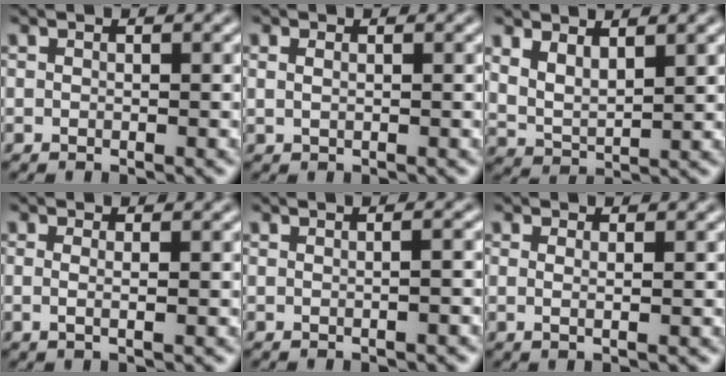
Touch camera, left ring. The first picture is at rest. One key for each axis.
{"total": 0.9, "fx": 0.5, "fy": 0.5, "fz": 0.7, "tx": -0.010, "ty": -0.009, "tz": 0.008}
{"total": 3.3, "fx": 2.0, "fy": 1.6, "fz": 2.2, "tx": -0.050, "ty": -0.008, "tz": 0.045}
{"total": 1.2, "fx": 0.0, "fy": 0.3, "fz": 1.2, "tx": -0.019, "ty": -0.005, "tz": -0.004}
{"total": 1.8, "fx": 0.1, "fy": 0.7, "fz": 1.7, "tx": -0.014, "ty": 0.002, "tz": -0.008}
{"total": 1.0, "fx": 0.2, "fy": 0.3, "fz": 0.9, "tx": -0.014, "ty": -0.004, "tz": 0.001}